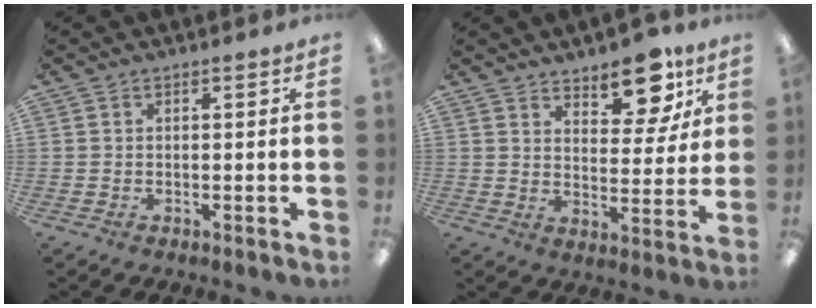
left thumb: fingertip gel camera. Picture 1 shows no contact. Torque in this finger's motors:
{"motor_torque": [0.12, 0.08, -0.03, 0.05, 0.02]}